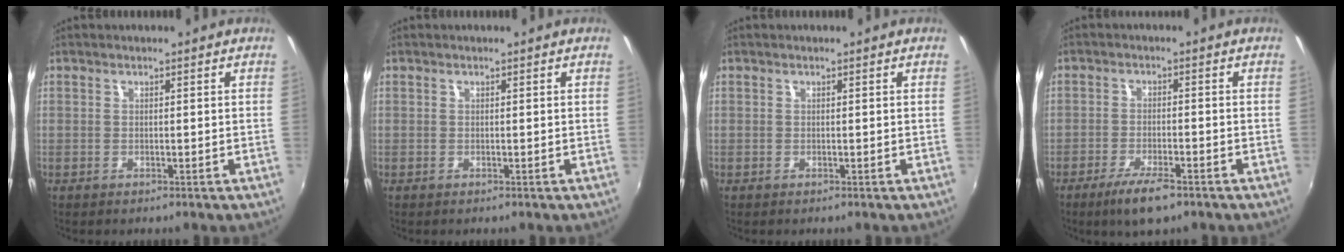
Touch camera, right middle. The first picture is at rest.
{"total": 0.0}
{"total": 0.0}
{"total": 6.5, "force": [-4.4, 1.6, 4.5], "torque": [-0.106, -0.017, -0.078]}